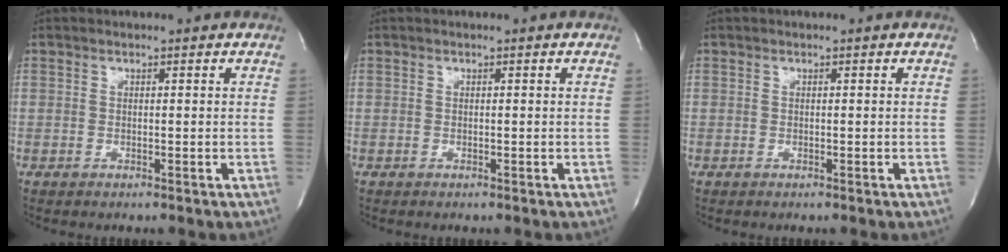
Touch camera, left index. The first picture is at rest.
{"total": 0.0}
{"total": 0.0}